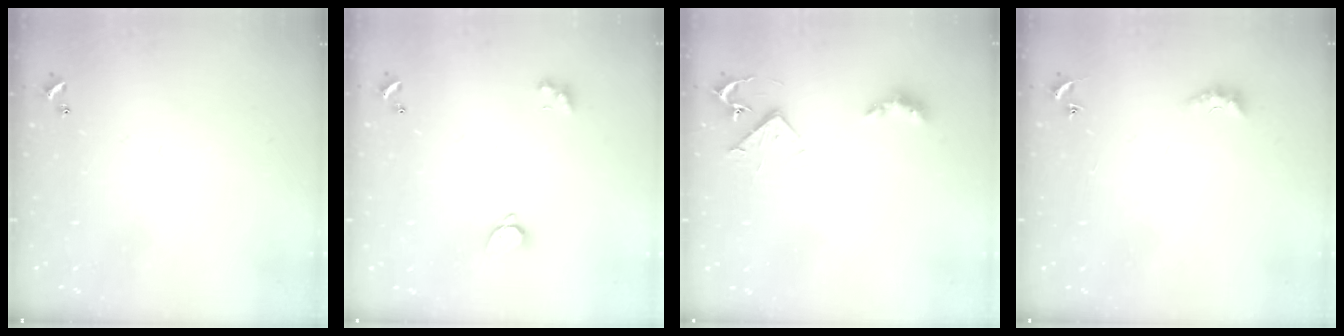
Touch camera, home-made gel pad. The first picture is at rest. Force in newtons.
{"total": 1.6, "press": 1.6, "slide": 0.5}
{"total": 4.1, "press": 4.0, "slide": 0.5}
{"total": 2.4, "press": 2.4, "slide": 0.6}